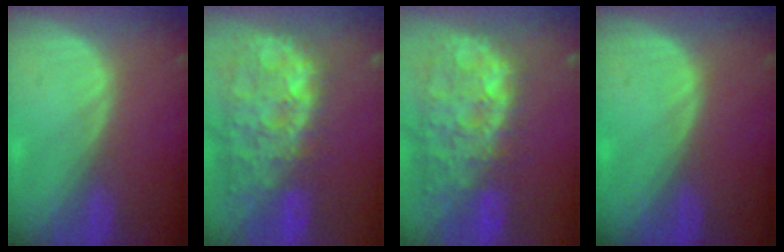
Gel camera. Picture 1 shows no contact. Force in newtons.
{"total": 14.6, "press": 11.8, "slide": 8.7}
{"total": 14.6, "press": 11.8, "slide": 8.7}
{"total": 0.0}